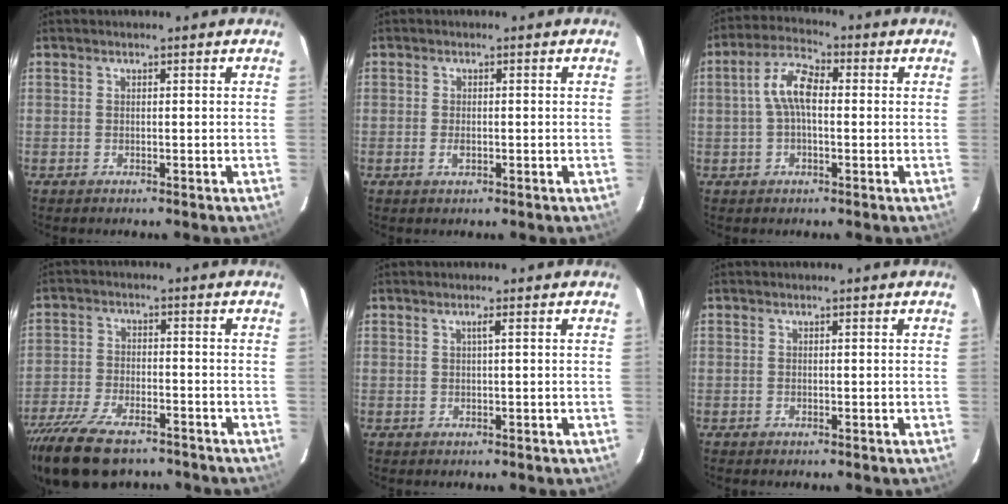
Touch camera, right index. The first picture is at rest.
{"total": 2.0, "force": [-0.7, 0.9, 1.6], "torque": [-0.031, -0.003, -0.013]}
{"total": 7.0, "force": [0.3, 3.3, 6.2], "torque": [-0.128, 0.021, 0.003]}
{"total": 15.9, "force": [-12.1, 6.3, 8.2], "torque": [-0.188, -0.032, -0.211]}
{"total": 0.9, "force": [0.2, -0.3, 0.8], "torque": [-0.013, 0.001, 0.002]}
{"total": 0.0}